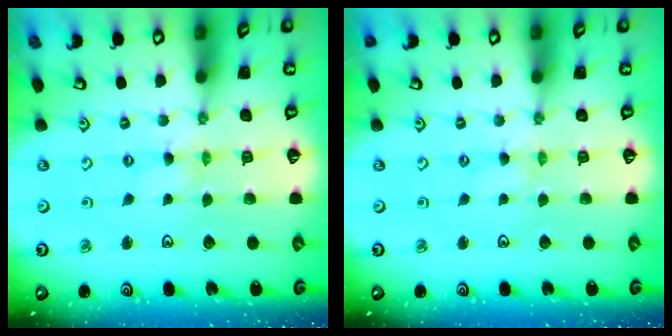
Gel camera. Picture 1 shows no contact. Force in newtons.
{"total": 0.0}